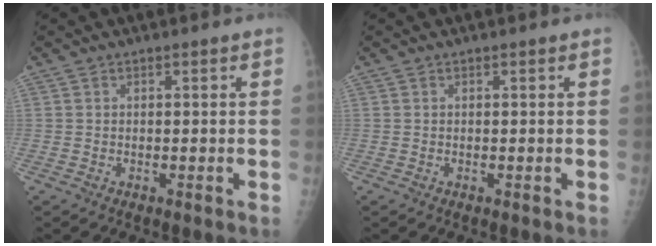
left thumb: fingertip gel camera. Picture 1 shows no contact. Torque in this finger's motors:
{"motor_torque": [0.00, 0.00, -0.01, 0.00, 0.00]}